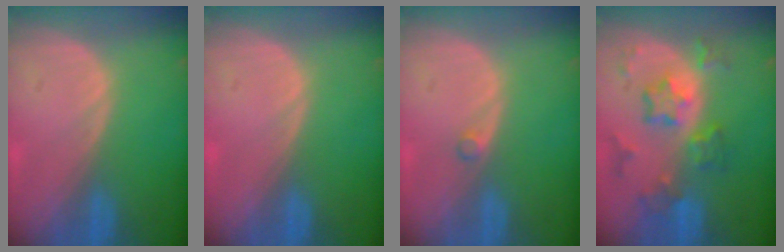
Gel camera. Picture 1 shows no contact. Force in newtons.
{"total": 0.0}
{"total": 0.9, "press": 0.9, "slide": 0.2}
{"total": 8.2, "press": 7.2, "slide": 3.9}